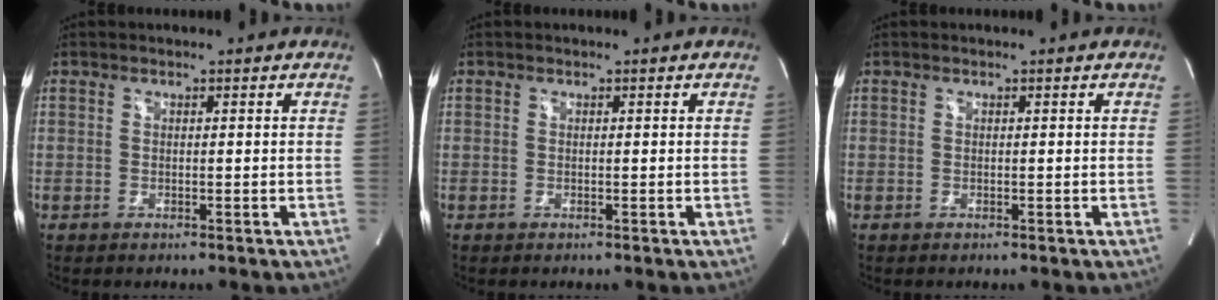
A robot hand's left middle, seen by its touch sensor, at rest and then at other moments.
{"total": 0.0}
{"total": 0.0}